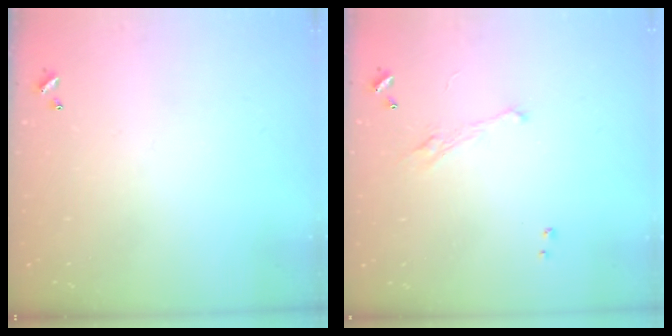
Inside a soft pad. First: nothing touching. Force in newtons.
{"total": 2.0, "press": 1.9, "slide": 0.7}